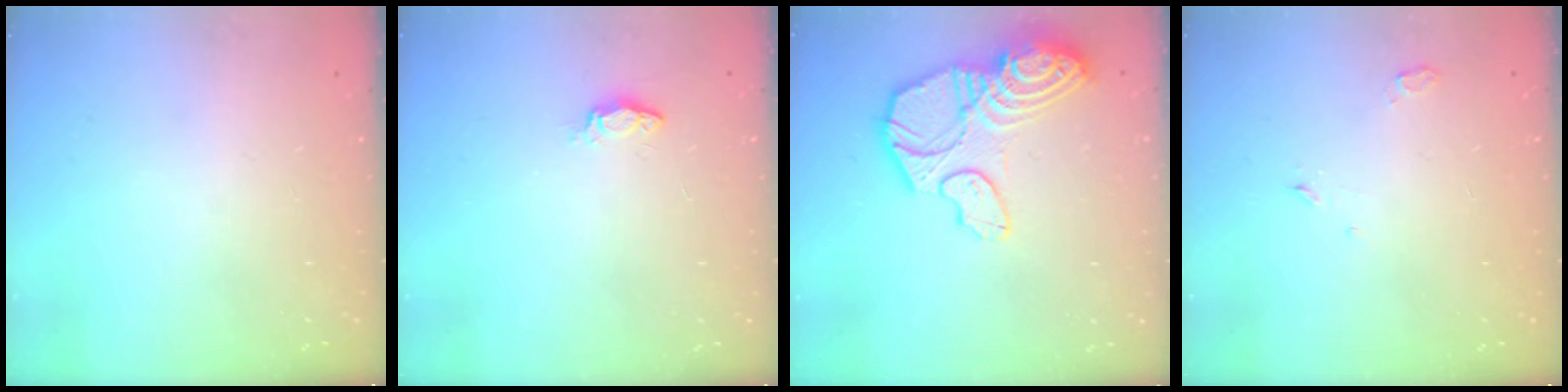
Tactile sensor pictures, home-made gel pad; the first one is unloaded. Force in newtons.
{"total": 3.8, "press": 3.8, "slide": 0.5}
{"total": 19.7, "press": 19.7, "slide": 1.8}
{"total": 2.8, "press": 2.7, "slide": 0.7}